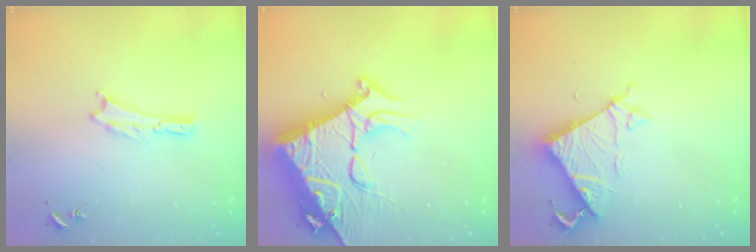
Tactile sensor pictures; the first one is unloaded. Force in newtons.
{"total": 15.8, "press": 15.7, "slide": 1.8}
{"total": 6.7, "press": 6.7, "slide": 0.6}